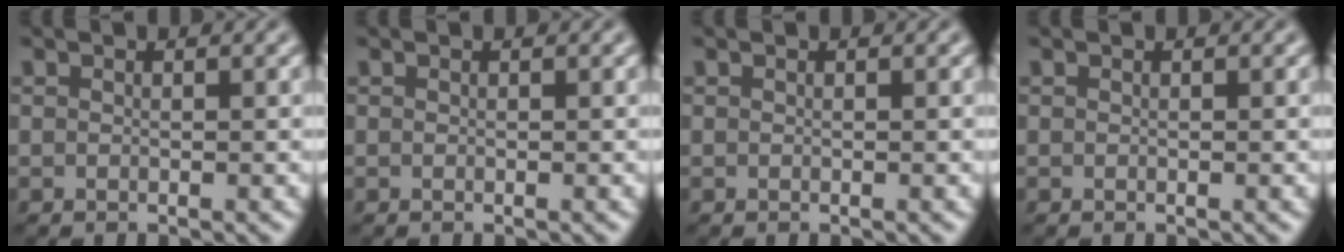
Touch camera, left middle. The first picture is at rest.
{"total": 0.0}
{"total": 0.0}
{"total": 0.0}